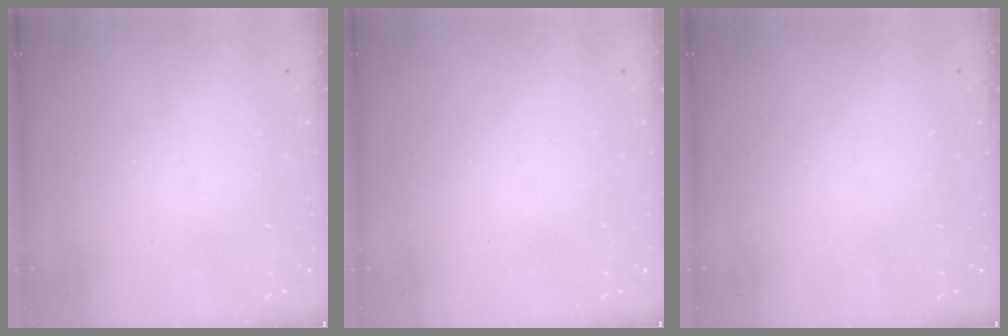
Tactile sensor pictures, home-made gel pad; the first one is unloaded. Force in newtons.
{"total": 0.0}
{"total": 0.0}